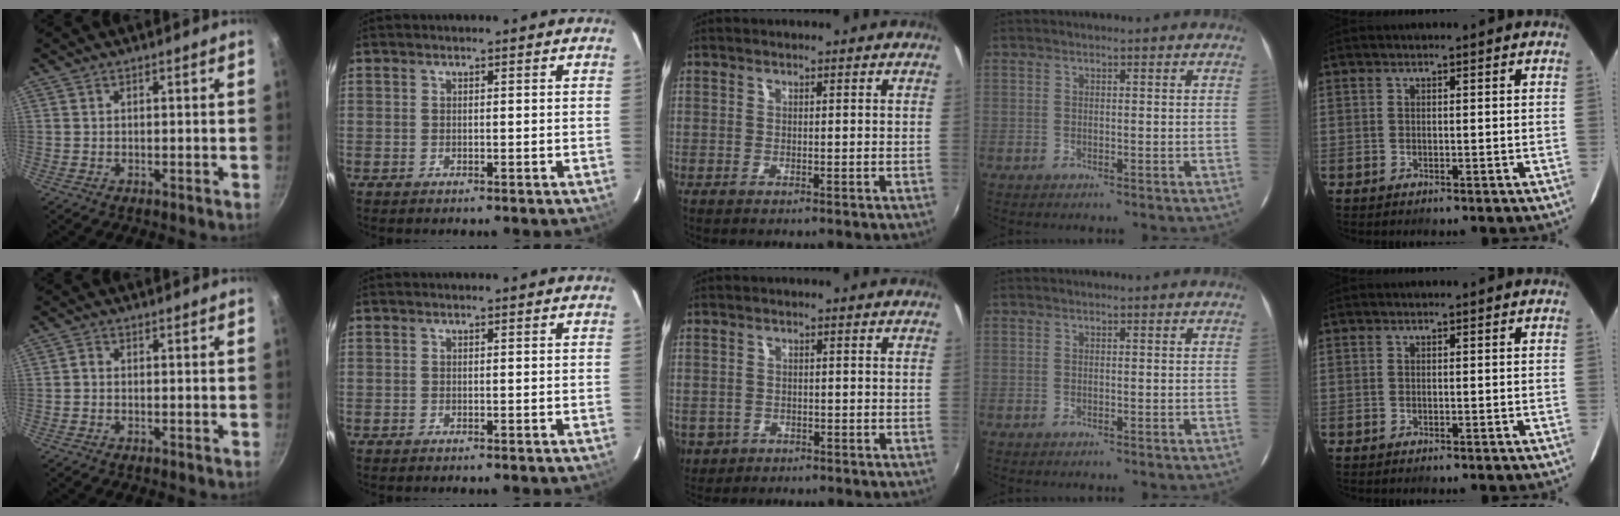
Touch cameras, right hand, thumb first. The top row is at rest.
{"thumb": {"total": 1.0, "force": [-0.4, 0.7, 0.6], "torque": [-0.011, 0.006, -0.010]}, "middle": {"total": 6.2, "force": [-1.9, 5.4, 2.4], "torque": [-0.068, -0.007, -0.022]}}